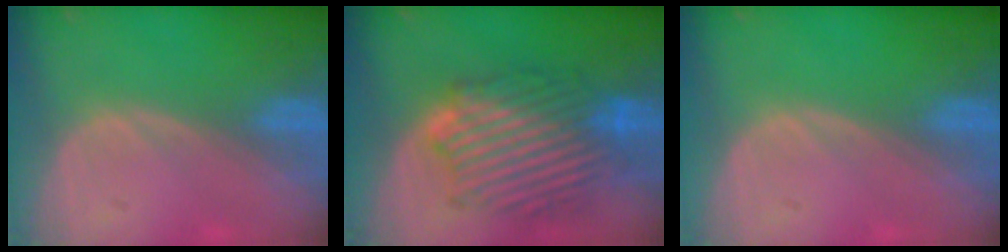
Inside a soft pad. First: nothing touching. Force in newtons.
{"total": 10.2, "press": 10.2, "slide": 0.4}
{"total": 0.0}